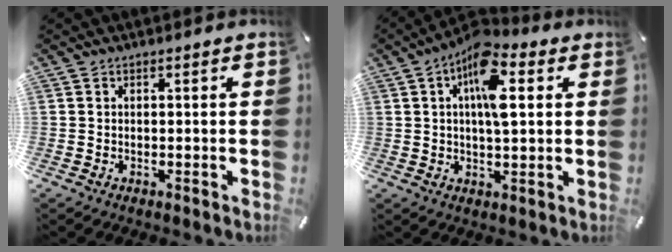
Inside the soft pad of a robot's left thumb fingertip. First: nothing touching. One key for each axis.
{"total": 11.5, "fx": 4.1, "fy": 4.9, "fz": 9.6, "tx": -0.155, "ty": -0.008, "tz": 0.069}